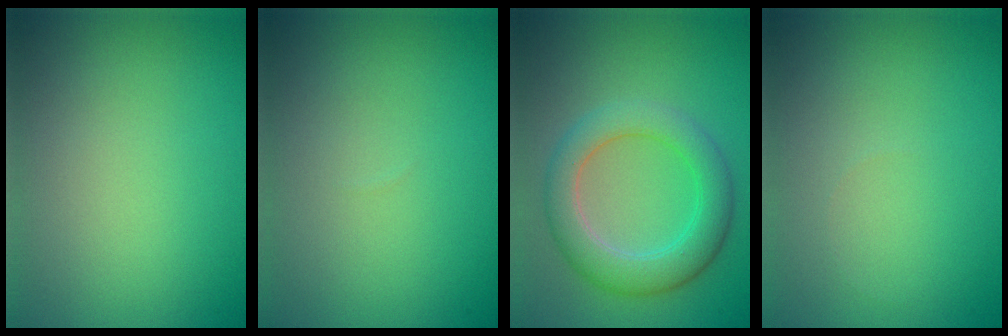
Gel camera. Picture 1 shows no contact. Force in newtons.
{"total": 0.0}
{"total": 5.0, "press": 5.0, "slide": 0.3}
{"total": 0.0}